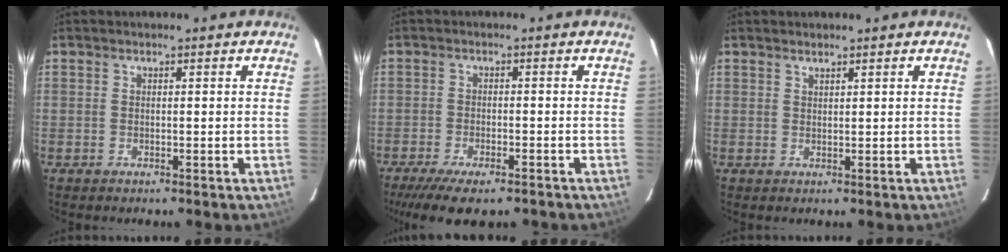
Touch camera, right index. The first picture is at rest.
{"total": 10.7, "force": [-8.1, 3.2, 6.1], "torque": [-0.141, -0.033, -0.133]}
{"total": 0.9, "force": [0.8, 0.2, 0.3], "torque": [-0.005, 0.001, 0.016]}